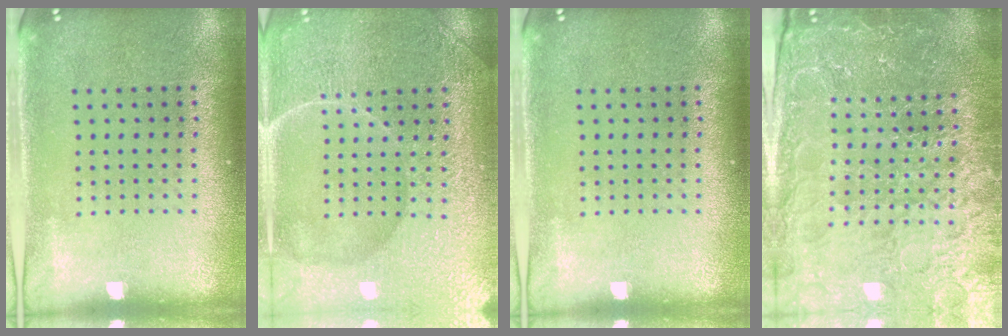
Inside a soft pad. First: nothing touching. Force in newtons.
{"total": 4.7, "press": 4.7, "slide": 0.6}
{"total": 0.0}
{"total": 5.2, "press": 4.8, "slide": 1.9}